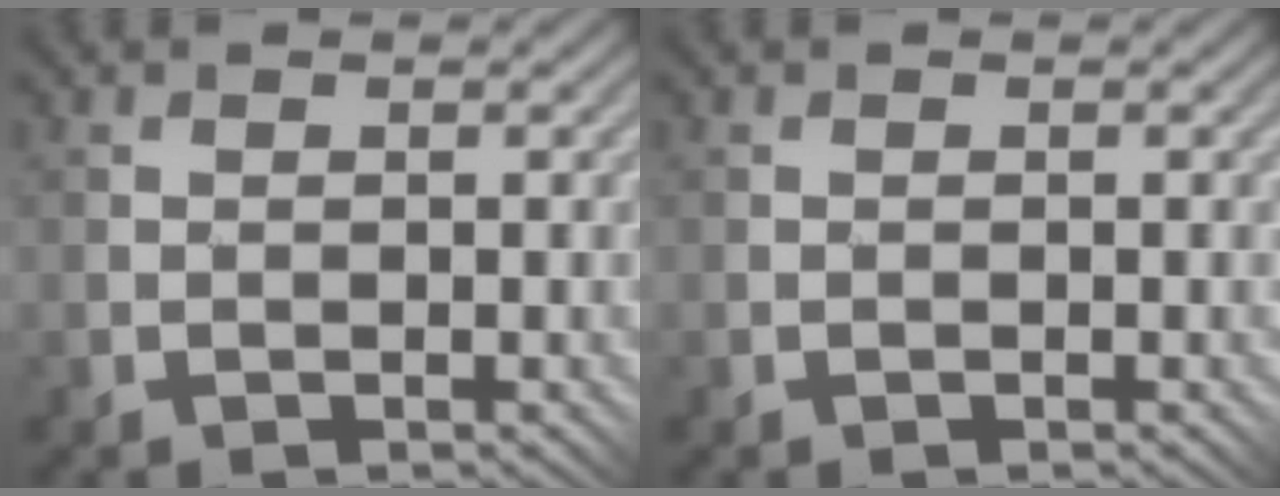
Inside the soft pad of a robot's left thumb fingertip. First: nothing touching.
{"total": 0.0}